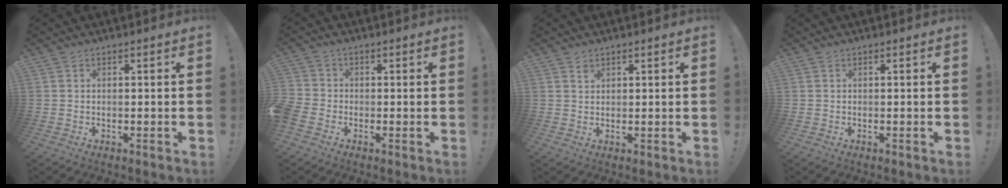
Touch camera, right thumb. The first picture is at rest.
{"total": 4.1, "force": [-1.6, 3.1, 2.0], "torque": [-0.054, 0.006, -0.030]}
{"total": 1.2, "force": [1.0, 0.8, 0.2], "torque": [0.011, -0.008, 0.015]}
{"total": 0.0}